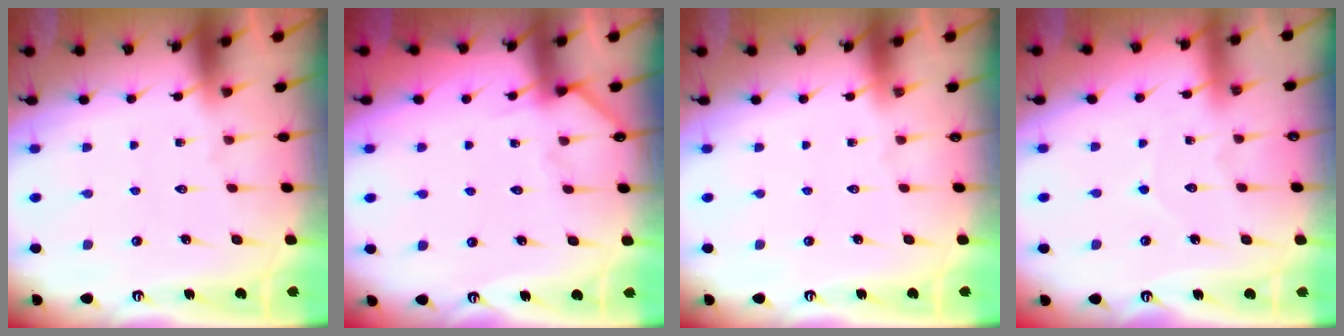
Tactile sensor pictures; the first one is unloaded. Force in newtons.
{"total": 3.1, "press": 3.1, "slide": 0.3}
{"total": 0.0}
{"total": 3.3, "press": 3.3, "slide": 0.4}